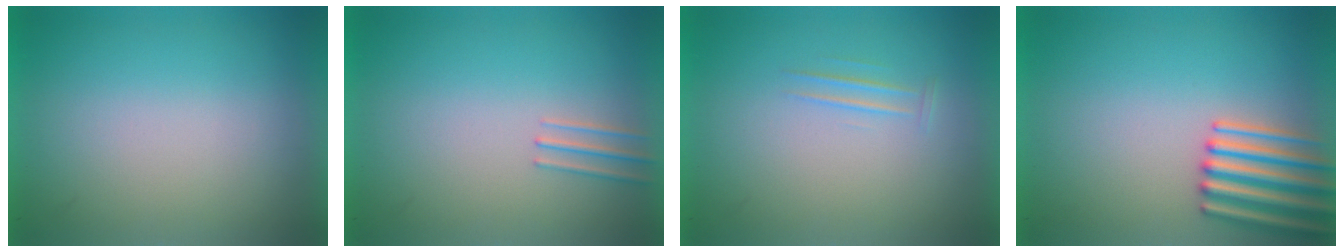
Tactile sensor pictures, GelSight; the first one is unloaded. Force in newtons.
{"total": 1.0}
{"total": 1.1}
{"total": 4.3}